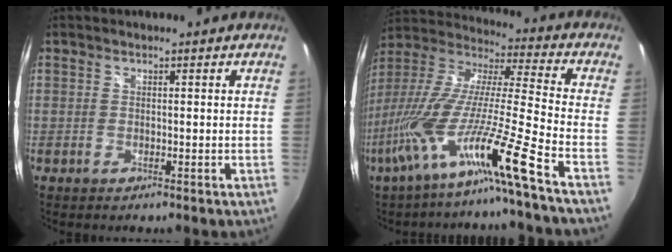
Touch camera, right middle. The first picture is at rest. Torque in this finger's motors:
{"motor_torque": [2.14, 0.00, 1.02, 0.21]}